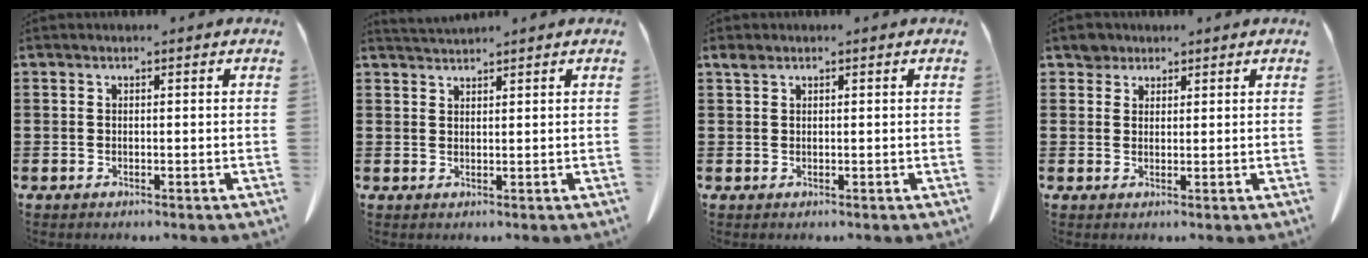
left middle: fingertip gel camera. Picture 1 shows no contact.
{"total": 1.8, "force": [1.8, 0.0, 0.1], "torque": [-0.007, -0.002, 0.035]}
{"total": 1.0, "force": [0.7, 0.5, 0.5], "torque": [-0.015, 0.002, 0.014]}
{"total": 2.4, "force": [1.9, 1.3, 0.2], "torque": [-0.011, 0.005, 0.039]}